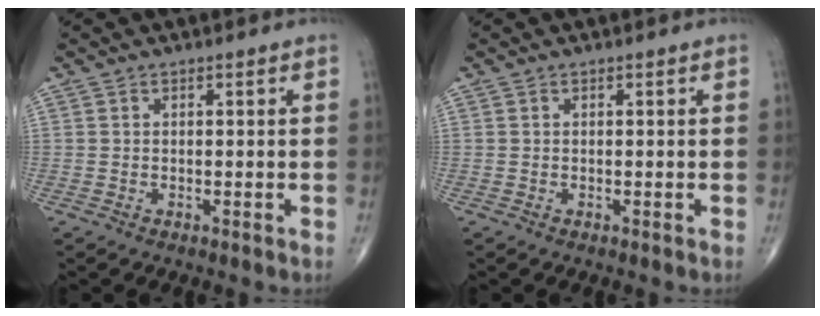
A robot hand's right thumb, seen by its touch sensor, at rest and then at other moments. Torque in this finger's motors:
{"motor_torque": [-0.26, -0.05, -0.19, -0.07, -0.04]}